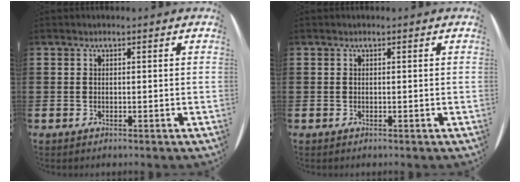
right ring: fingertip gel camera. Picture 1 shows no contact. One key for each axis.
{"total": 0.0}